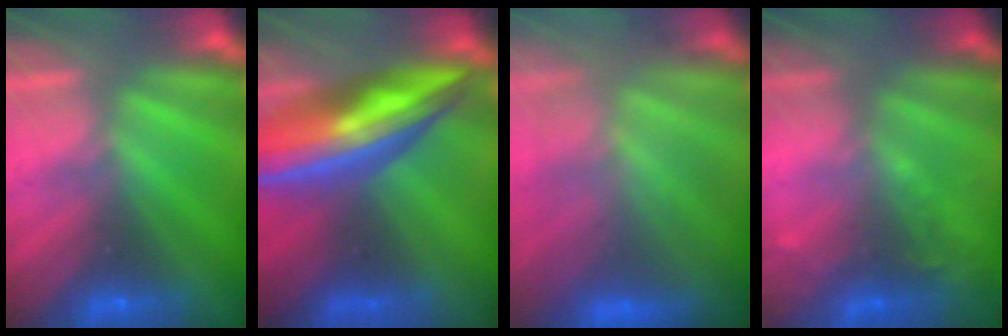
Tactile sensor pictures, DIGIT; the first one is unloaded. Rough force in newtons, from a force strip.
{"total": 6.9}
{"total": 7.8}
{"total": 2.2}